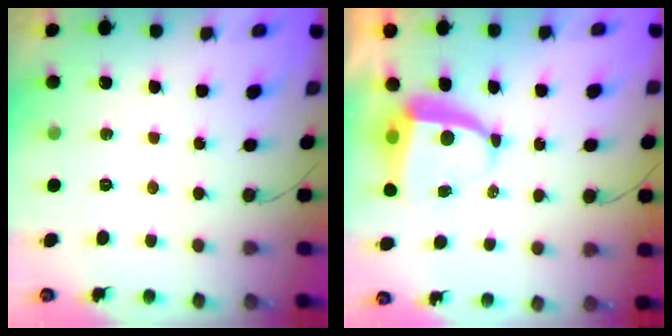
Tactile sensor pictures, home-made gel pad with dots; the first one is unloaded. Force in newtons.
{"total": 6.6, "press": 6.5, "slide": 0.9}